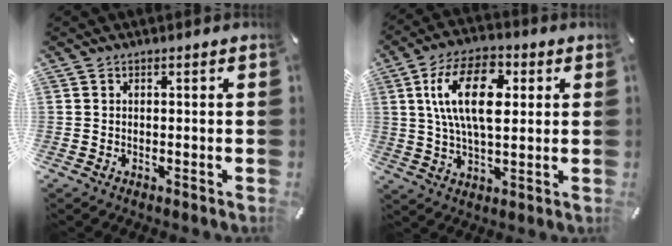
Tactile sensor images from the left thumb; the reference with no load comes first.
{"total": 15.5, "force": [4.0, 8.4, 12.4], "torque": [-0.243, 0.006, 0.064]}